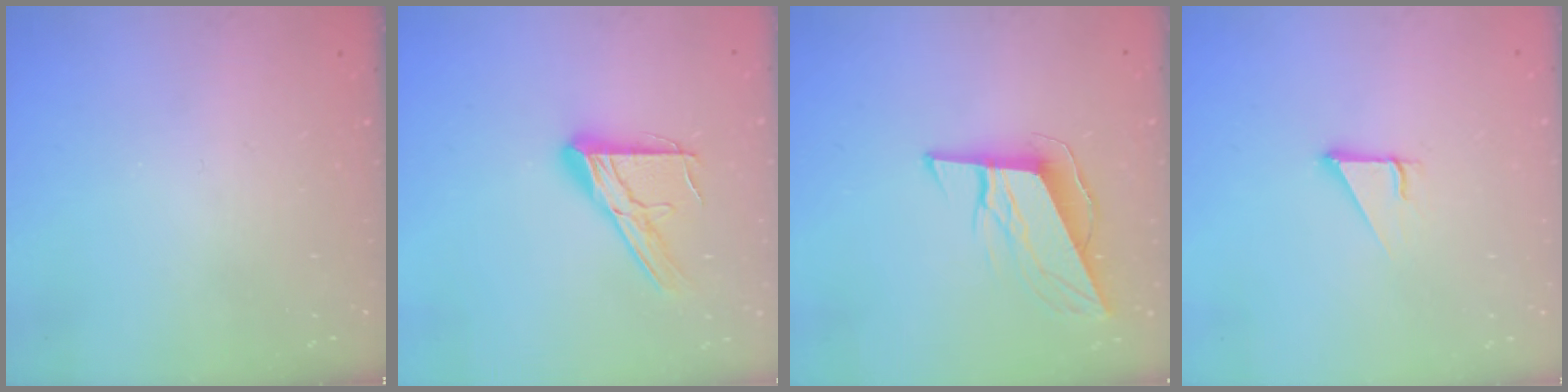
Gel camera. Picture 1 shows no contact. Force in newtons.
{"total": 13.9, "press": 13.8, "slide": 1.3}
{"total": 9.9, "press": 9.5, "slide": 2.7}
{"total": 2.9, "press": 2.8, "slide": 0.2}